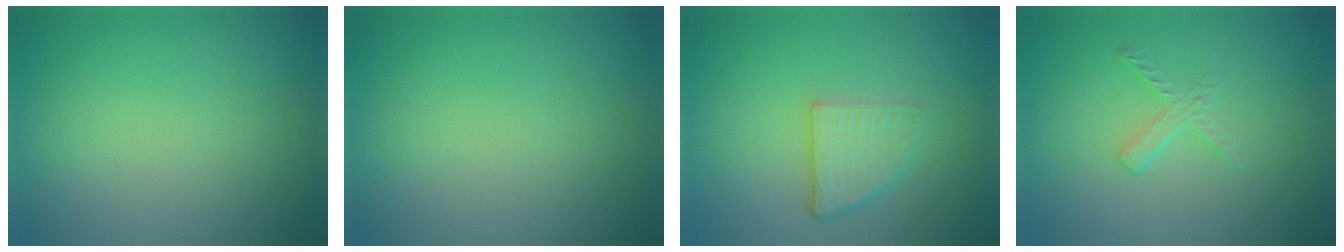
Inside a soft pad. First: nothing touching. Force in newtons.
{"total": 0.0}
{"total": 3.8, "press": 2.5, "slide": 2.8}
{"total": 1.7, "press": 0.7, "slide": 1.5}